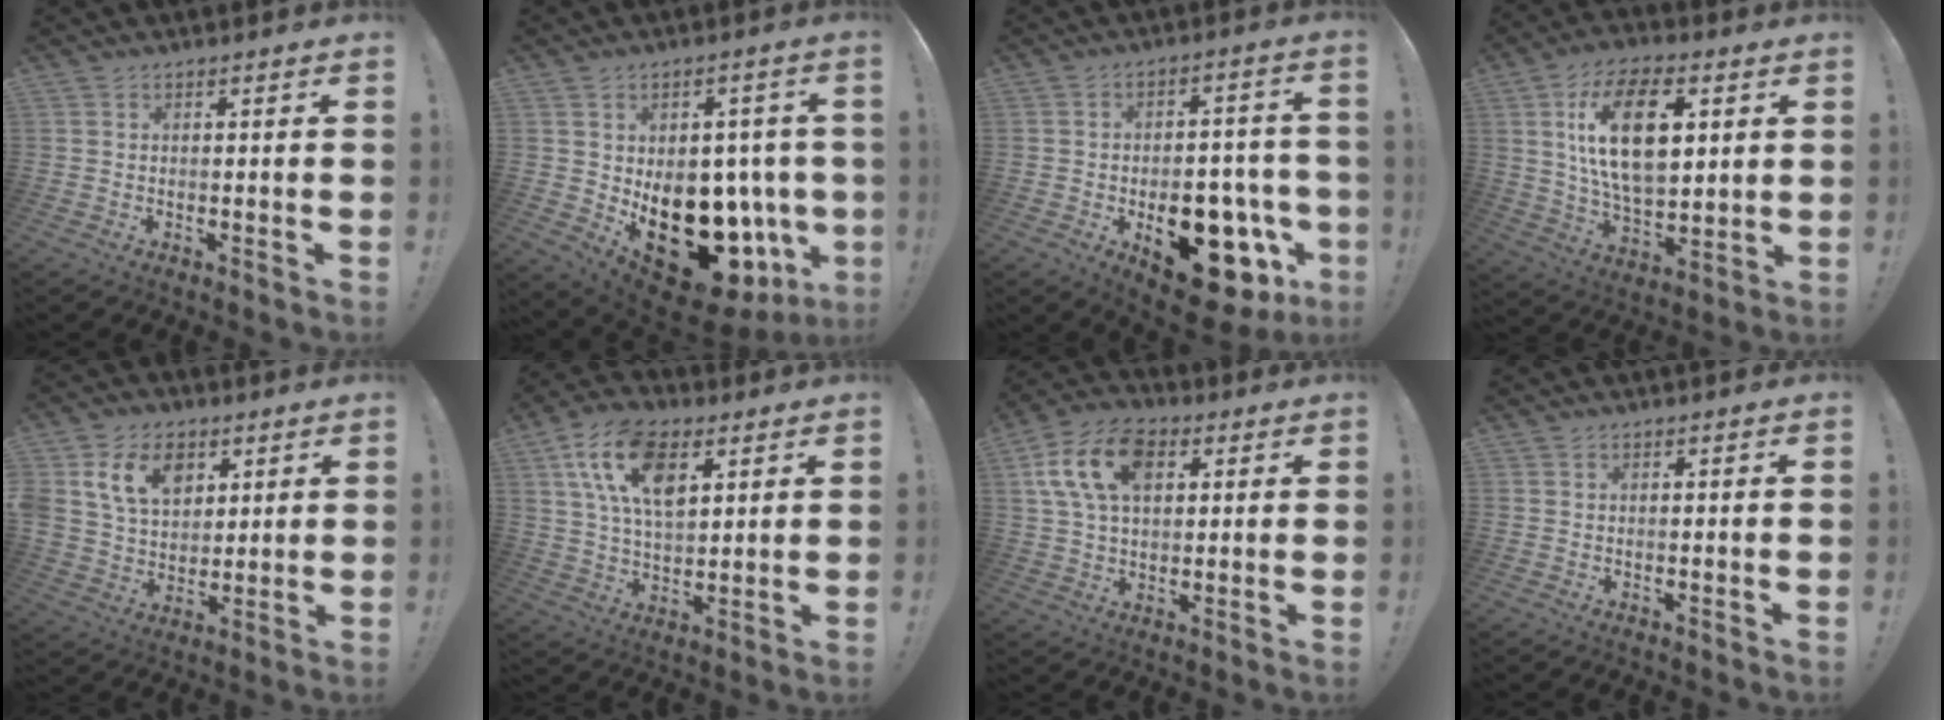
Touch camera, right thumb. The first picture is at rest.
{"total": 20.6, "force": [-5.1, 13.8, 14.5], "torque": [-0.187, 0.010, -0.052]}
{"total": 18.6, "force": [-7.5, 10.4, 13.5], "torque": [-0.149, 0.047, -0.101]}
{"total": 20.6, "force": [5.7, 11.3, 16.3], "torque": [-0.288, -0.003, 0.086]}
{"total": 14.0, "force": [6.1, 10.3, 7.2], "torque": [-0.119, -0.013, 0.120]}
{"total": 16.5, "force": [6.9, 9.3, 11.7], "torque": [-0.206, -0.007, 0.125]}
{"total": 15.7, "force": [5.2, 10.1, 10.8], "torque": [-0.200, 0.002, 0.101]}
{"total": 0.0}